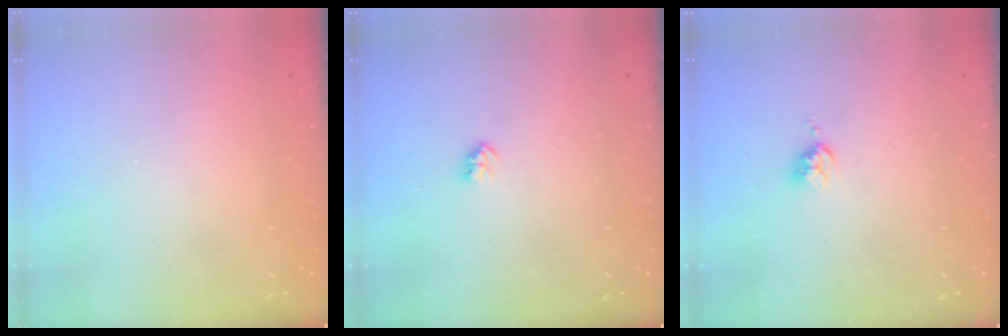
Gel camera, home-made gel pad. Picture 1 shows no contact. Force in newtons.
{"total": 2.6, "press": 2.6, "slide": 0.4}
{"total": 3.7, "press": 3.6, "slide": 0.5}